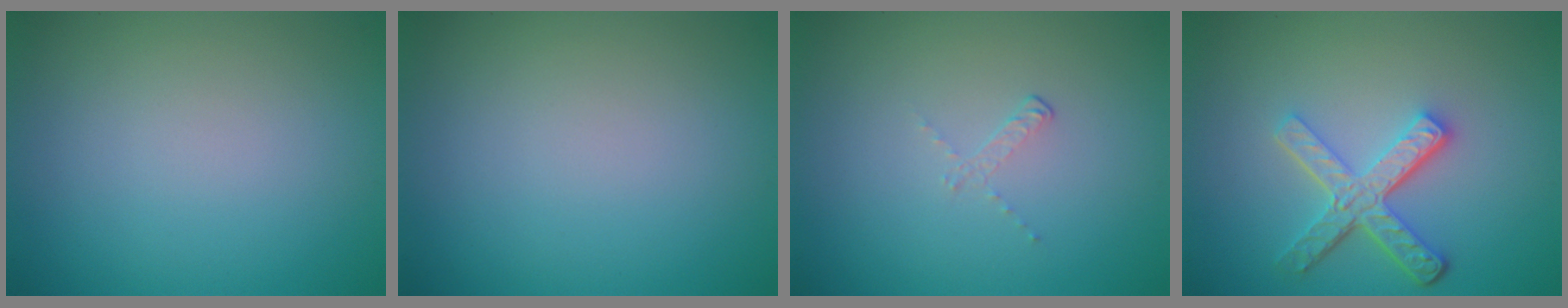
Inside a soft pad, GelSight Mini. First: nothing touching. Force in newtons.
{"total": 0.0}
{"total": 0.8, "press": 0.3, "slide": 0.7}
{"total": 4.6, "press": 3.5, "slide": 3.1}